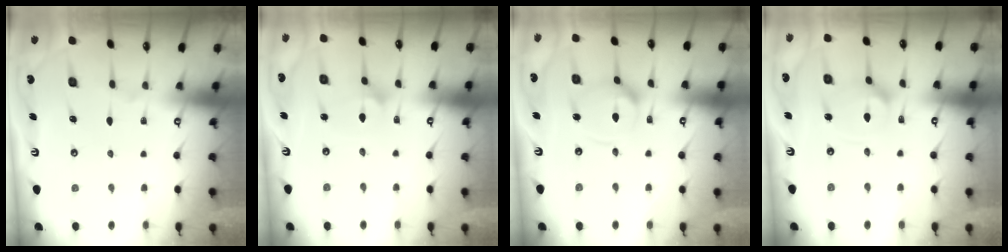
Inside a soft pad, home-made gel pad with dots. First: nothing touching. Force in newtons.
{"total": 1.7, "press": 1.7, "slide": 0.0}
{"total": 10.7, "press": 10.6, "slide": 0.9}
{"total": 8.2, "press": 8.2, "slide": 0.8}